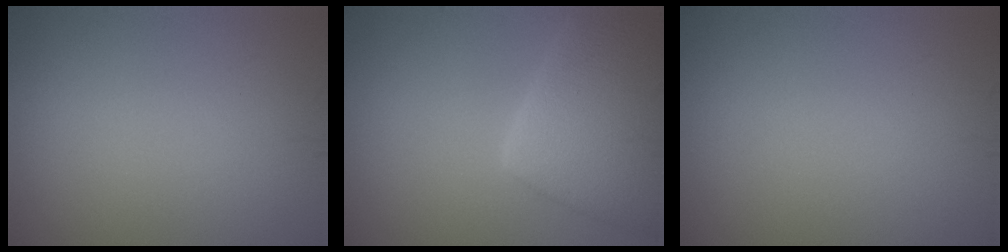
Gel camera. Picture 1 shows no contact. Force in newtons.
{"total": 8.2, "press": 8.2, "slide": 0.5}
{"total": 0.0}